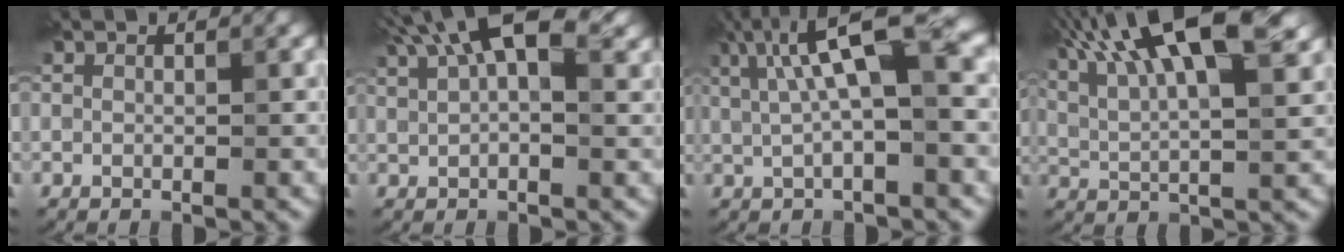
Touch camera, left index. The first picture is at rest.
{"total": 8.4, "force": [4.4, 3.4, 6.2], "torque": [-0.100, 0.021, 0.066]}
{"total": 8.4, "force": [2.3, 2.2, 7.8], "torque": [-0.132, 0.016, 0.034]}
{"total": 12.7, "force": [6.6, 3.8, 10.1], "torque": [-0.162, 0.022, 0.098]}